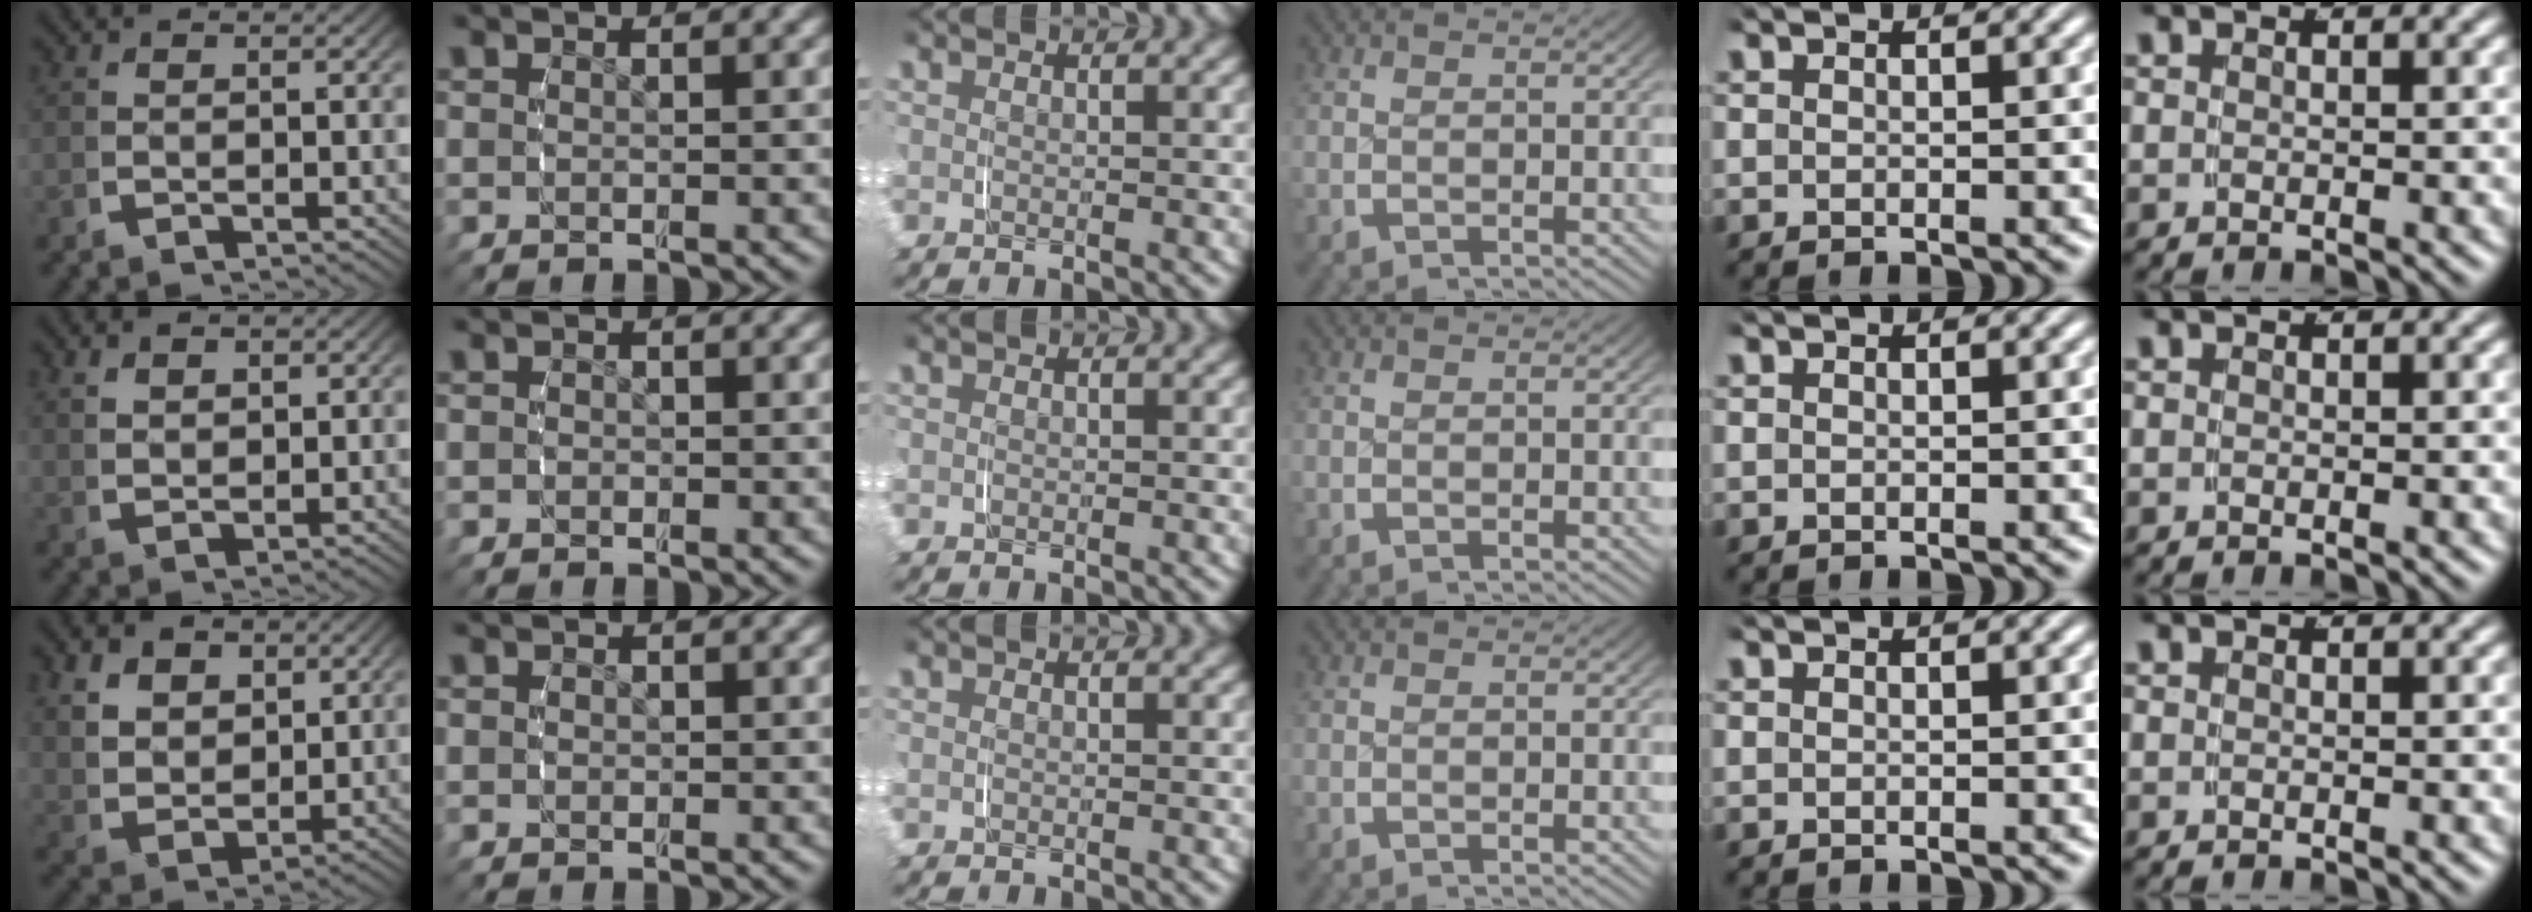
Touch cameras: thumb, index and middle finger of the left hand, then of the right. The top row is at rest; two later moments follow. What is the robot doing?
{"motion": "grasp_and_lifting", "object": "scarf"}